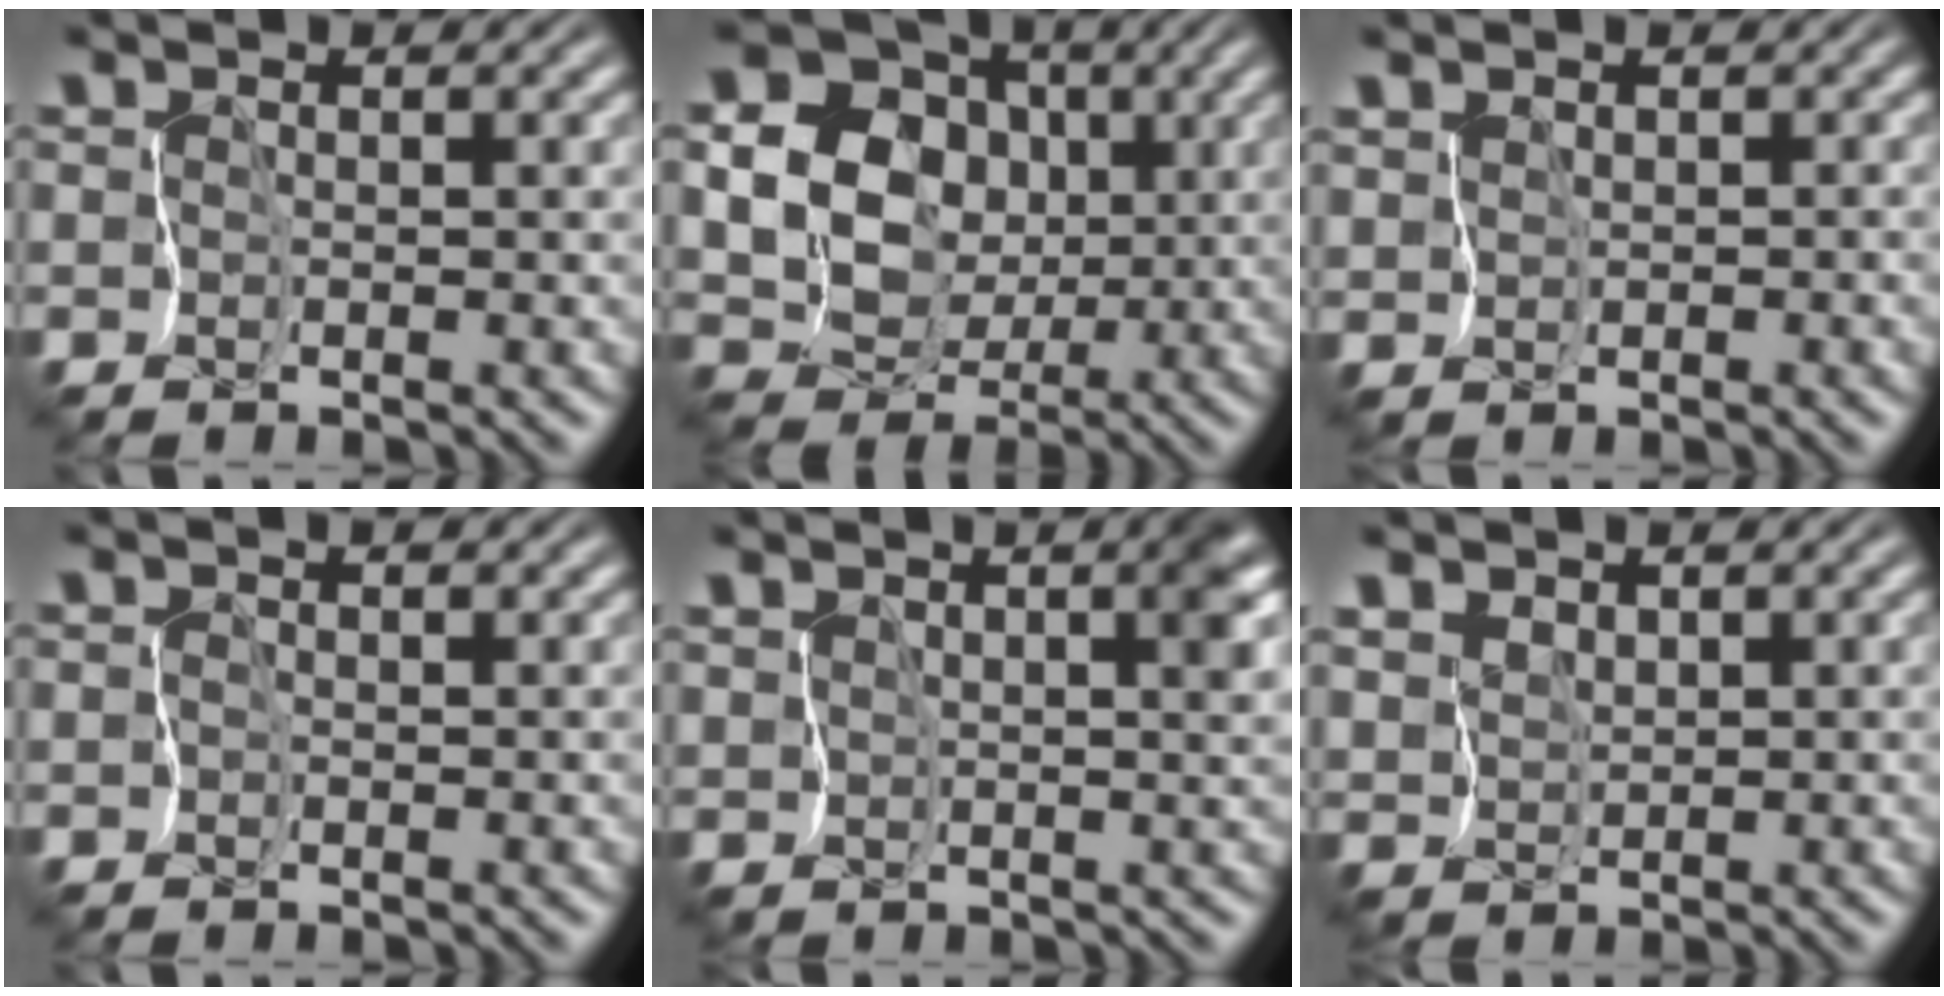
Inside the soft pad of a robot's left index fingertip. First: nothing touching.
{"total": 11.9, "force": [1.3, 10.8, 4.8], "torque": [-0.139, 0.030, 0.000]}
{"total": 1.5, "force": [0.3, 1.4, 0.3], "torque": [-0.006, 0.010, 0.008]}
{"total": 0.5, "force": [0.0, 0.4, 0.4], "torque": [-0.001, 0.001, 0.002]}
{"total": 4.8, "force": [1.7, 2.0, 4.0], "torque": [-0.055, 0.006, 0.028]}
{"total": 1.6, "force": [1.3, 0.8, 0.2], "torque": [-0.024, 0.004, 0.036]}